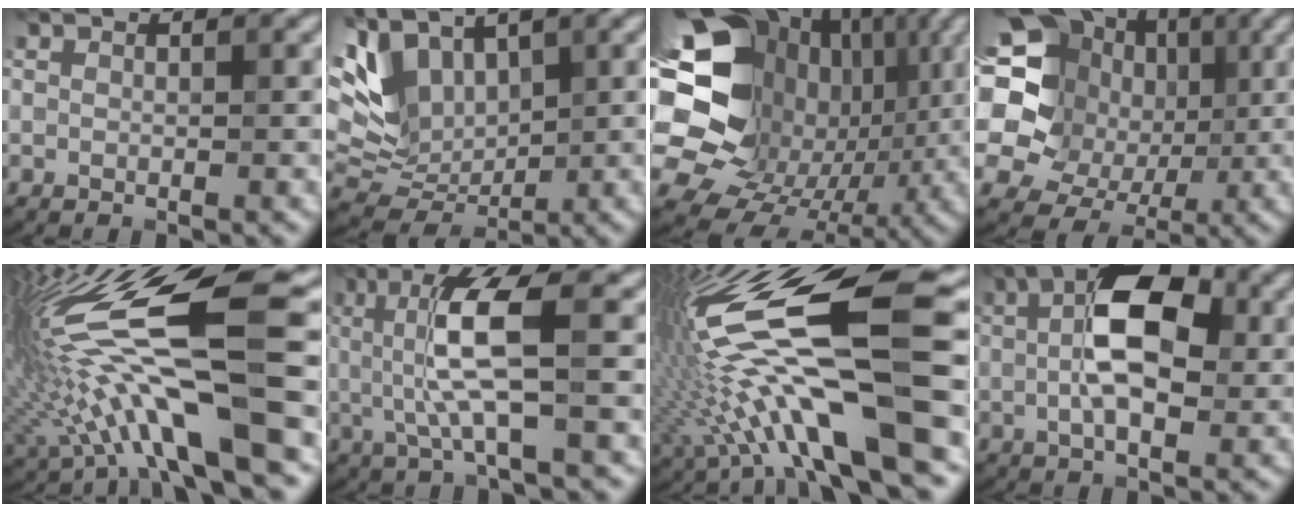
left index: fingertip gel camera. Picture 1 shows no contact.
{"total": 7.0, "force": [2.5, 4.4, 4.8], "torque": [-0.103, 0.000, 0.049]}
{"total": 20.3, "force": [2.7, 16.7, 11.3], "torque": [-0.223, 0.012, 0.050]}
{"total": 18.3, "force": [4.5, 15.6, 8.4], "torque": [-0.194, 0.034, 0.052]}
{"total": 14.5, "force": [-0.7, 3.4, 14.1], "torque": [-0.273, 0.014, -0.007]}
{"total": 6.4, "force": [0.7, 1.0, 6.3], "torque": [-0.136, -0.001, 0.016]}
{"total": 15.9, "force": [-1.9, 3.4, 15.4], "torque": [-0.291, 0.020, -0.027]}
{"total": 8.3, "force": [1.2, 4.0, 7.2], "torque": [-0.125, 0.015, 0.009]}